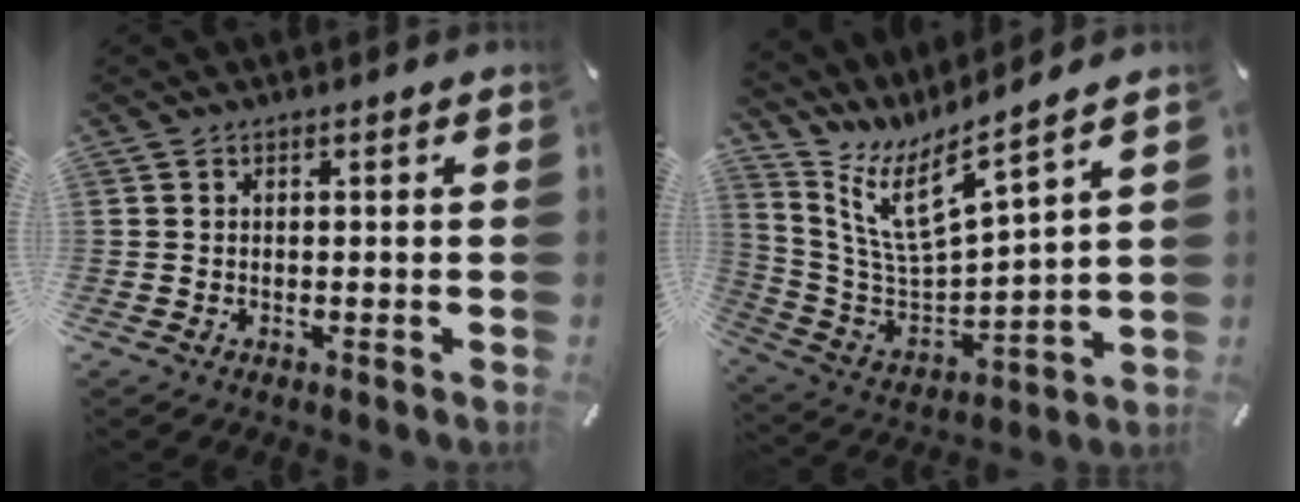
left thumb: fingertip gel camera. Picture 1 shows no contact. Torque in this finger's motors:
{"motor_torque": [1.25, -0.90, 1.30, -1.47, 0.14]}